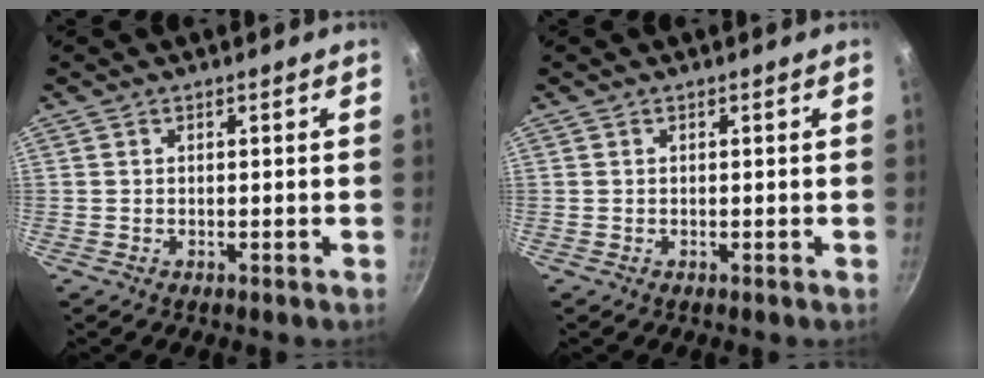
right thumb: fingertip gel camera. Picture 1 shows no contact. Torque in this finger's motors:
{"motor_torque": [-0.03, 0.05, -0.04, 0.03, 0.00]}